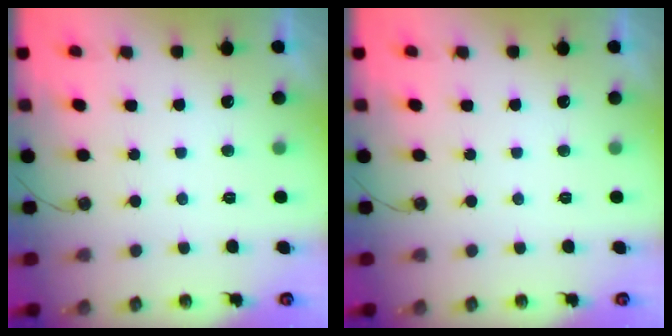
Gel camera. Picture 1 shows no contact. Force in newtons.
{"total": 0.0}